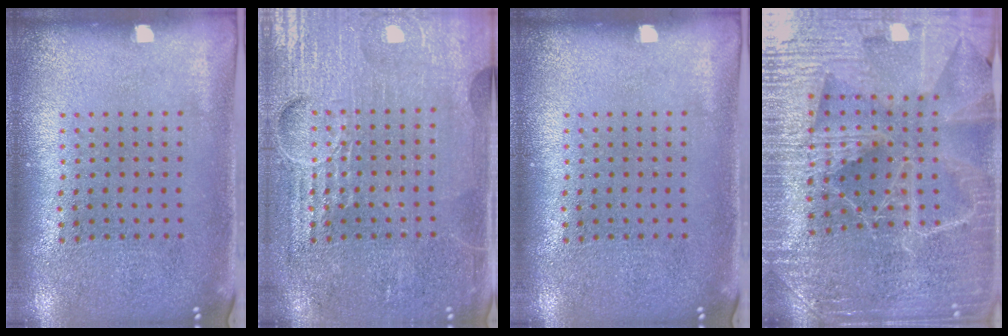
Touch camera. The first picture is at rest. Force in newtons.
{"total": 4.0, "press": 4.0, "slide": 0.3}
{"total": 0.0}
{"total": 4.8, "press": 4.5, "slide": 1.7}